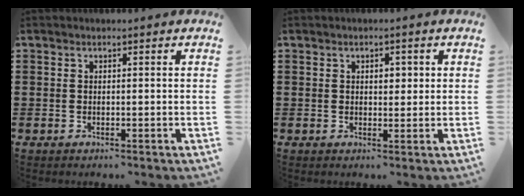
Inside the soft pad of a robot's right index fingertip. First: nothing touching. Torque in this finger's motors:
{"motor_torque": [0.59, 0.47, 0.06, 0.02]}